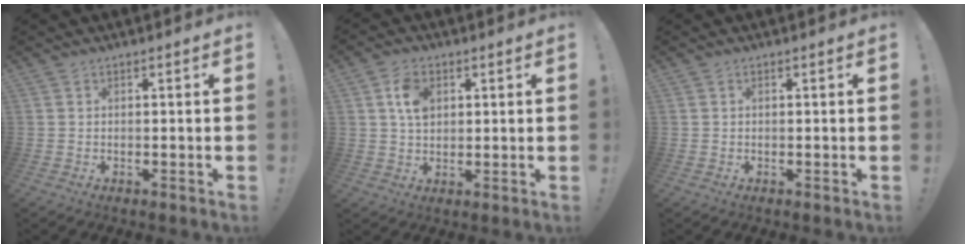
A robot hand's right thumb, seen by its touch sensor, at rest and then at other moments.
{"total": 7.4, "force": [2.3, 5.4, 4.5], "torque": [-0.068, 0.005, 0.044]}
{"total": 0.0}